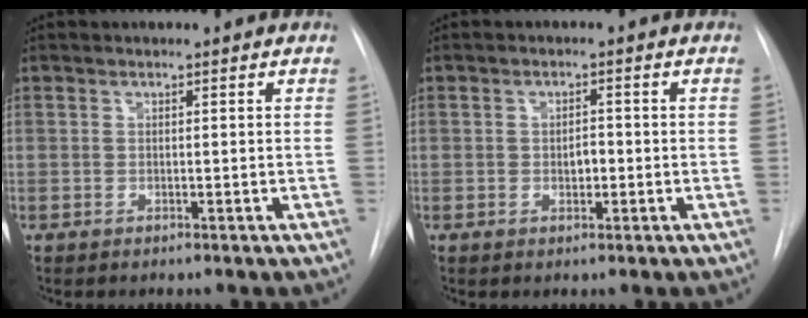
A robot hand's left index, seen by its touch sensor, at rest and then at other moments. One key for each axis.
{"total": 1.9, "fx": -0.3, "fy": 1.1, "fz": 1.6, "tx": -0.024, "ty": 0.002, "tz": -0.003}